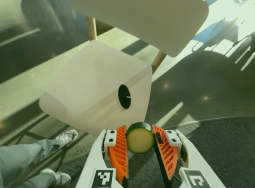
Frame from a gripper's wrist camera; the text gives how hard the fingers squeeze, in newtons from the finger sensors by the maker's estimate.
{"total": 9.6, "left": 9.9, "right": 9.3}